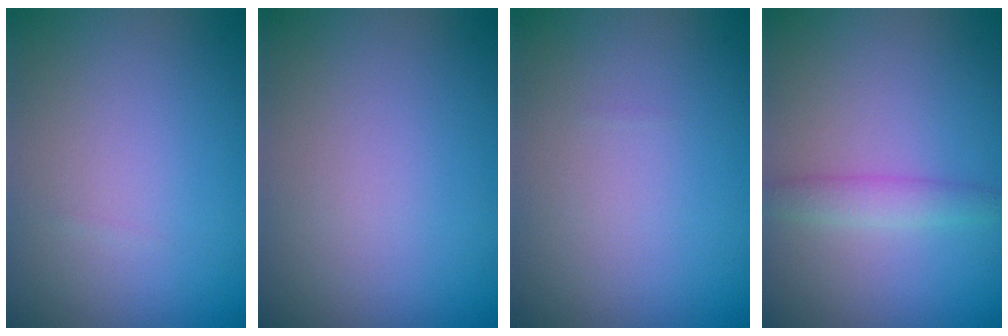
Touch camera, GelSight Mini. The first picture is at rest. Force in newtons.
{"total": 0.0}
{"total": 0.0}
{"total": 1.9, "press": 1.9, "slide": 0.1}